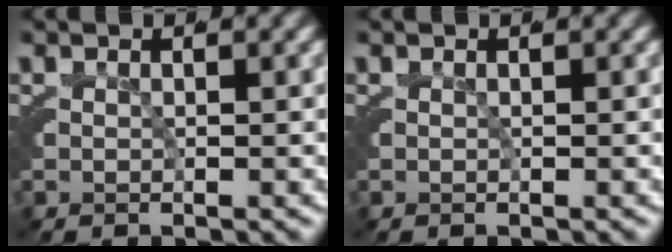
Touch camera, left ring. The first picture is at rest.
{"total": 0.0}